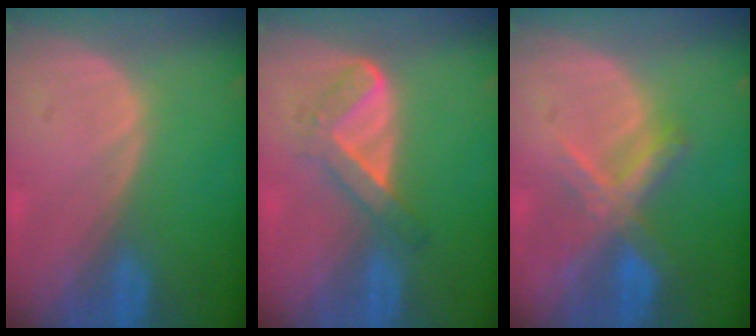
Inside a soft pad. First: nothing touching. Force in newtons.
{"total": 5.7, "press": 4.8, "slide": 3.1}
{"total": 7.3, "press": 6.2, "slide": 3.8}